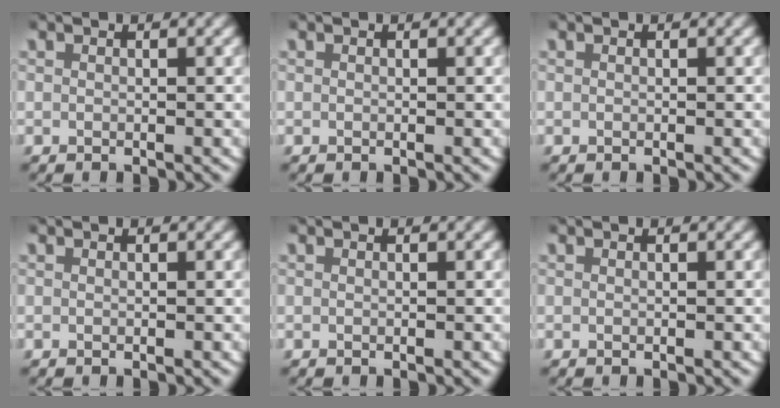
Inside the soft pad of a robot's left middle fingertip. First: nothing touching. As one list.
[{"total": 0.0}, {"total": 0.0}, {"total": 0.0}, {"total": 0.0}, {"total": 0.0}]